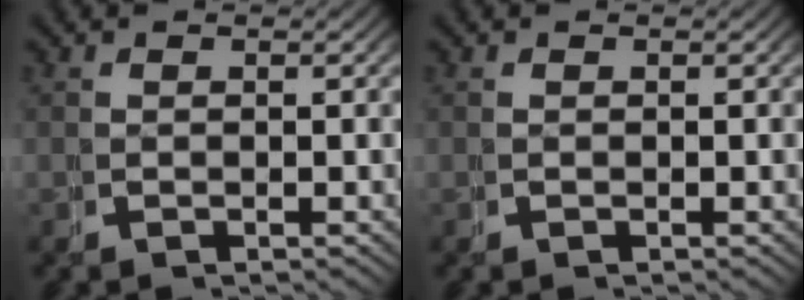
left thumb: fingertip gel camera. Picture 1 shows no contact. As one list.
[{"total": 0.0}]